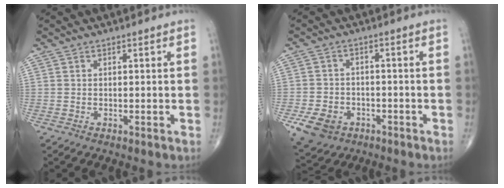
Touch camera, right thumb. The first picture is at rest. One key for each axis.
{"total": 8.2, "fx": -3.8, "fy": 6.2, "fz": 3.7, "tx": -0.058, "ty": 0.017, "tz": -0.057}